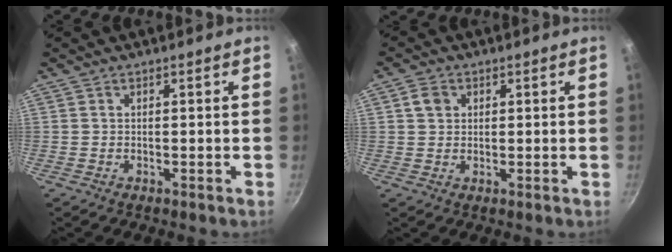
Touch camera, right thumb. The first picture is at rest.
{"total": 3.2, "force": [1.0, 2.7, 1.4], "torque": [-0.012, 0.003, 0.016]}